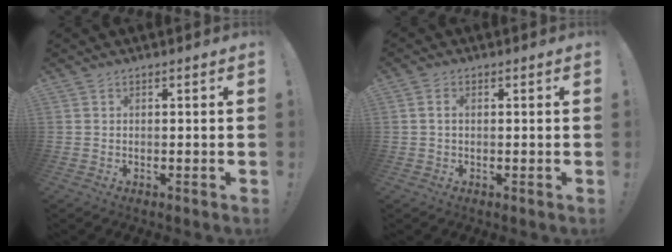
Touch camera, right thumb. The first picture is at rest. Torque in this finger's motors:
{"motor_torque": [0.02, -0.14, 0.03, -0.02, 0.02]}